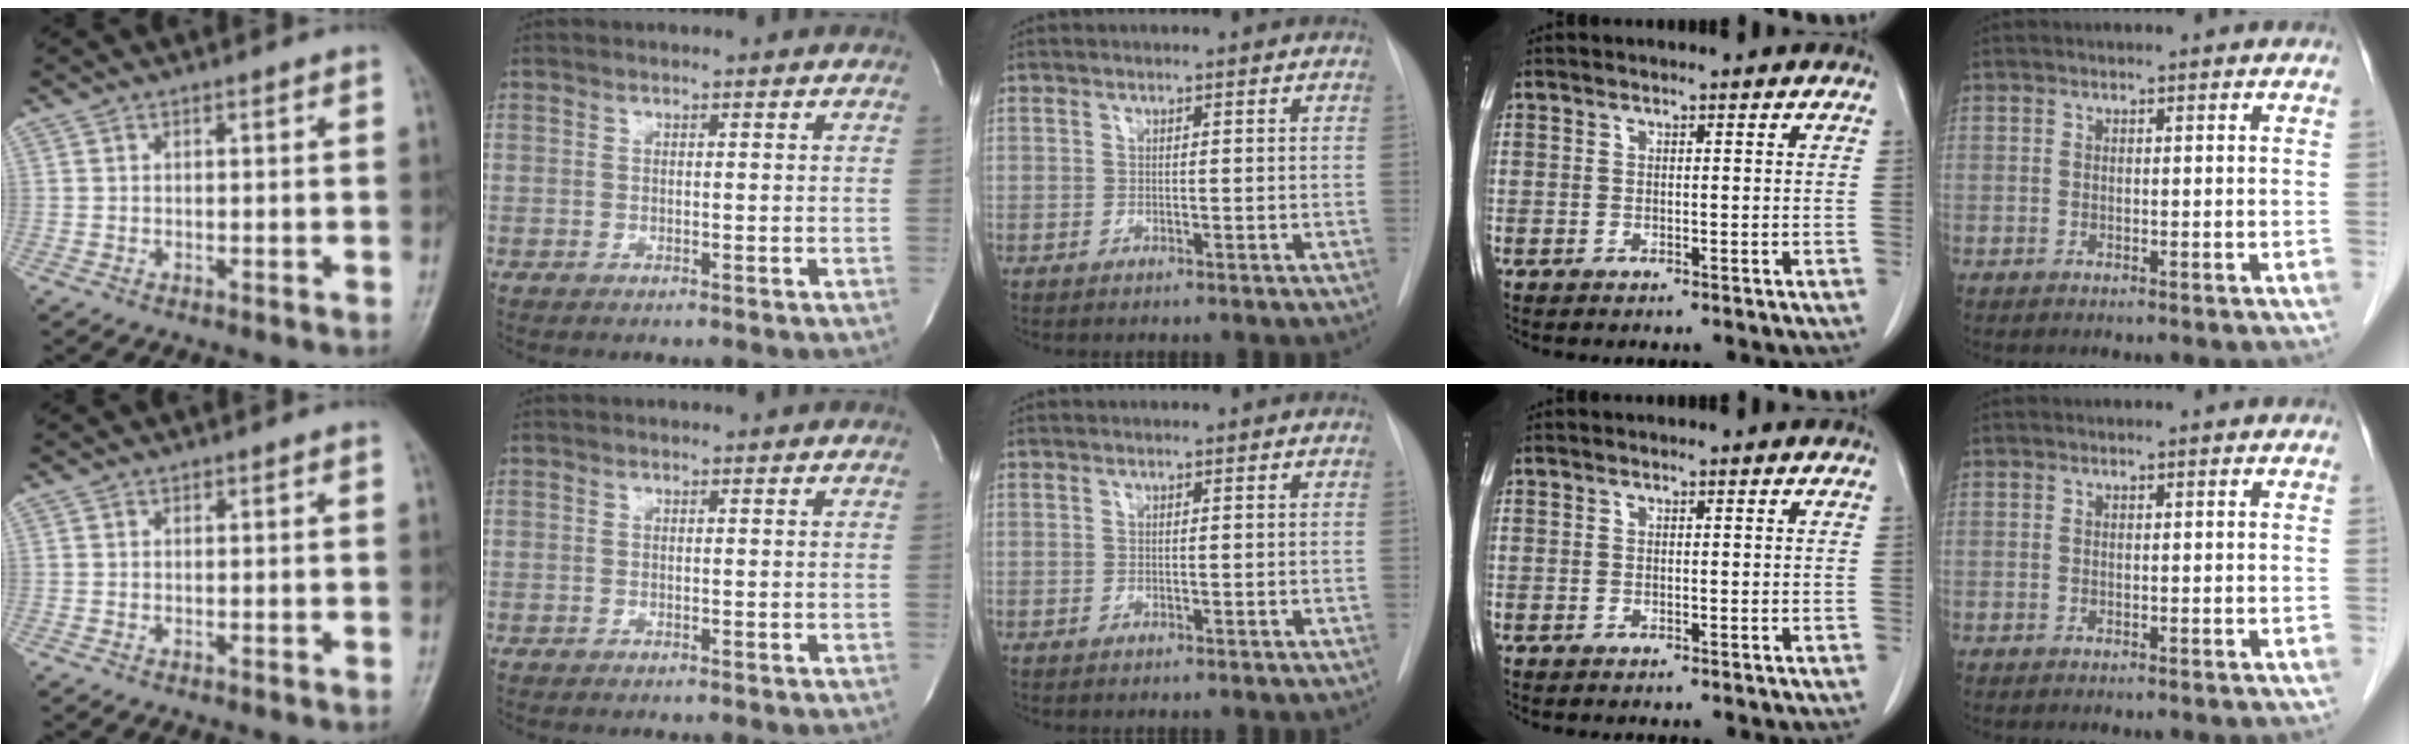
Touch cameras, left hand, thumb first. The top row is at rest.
{}